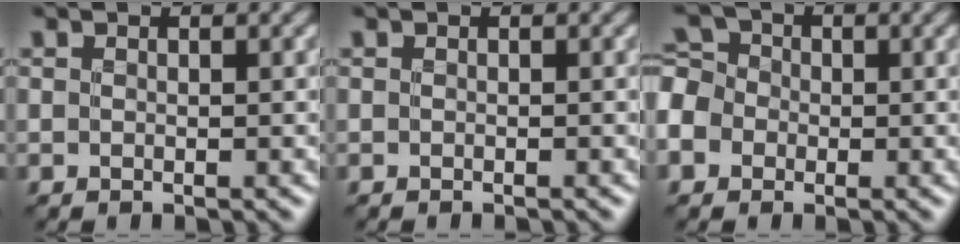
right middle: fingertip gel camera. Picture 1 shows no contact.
{"total": 0.7, "force": [-0.6, 0.0, 0.2], "torque": [0.001, -0.002, -0.010]}
{"total": 5.8, "force": [-2.1, 4.8, 2.4], "torque": [-0.060, 0.008, -0.049]}